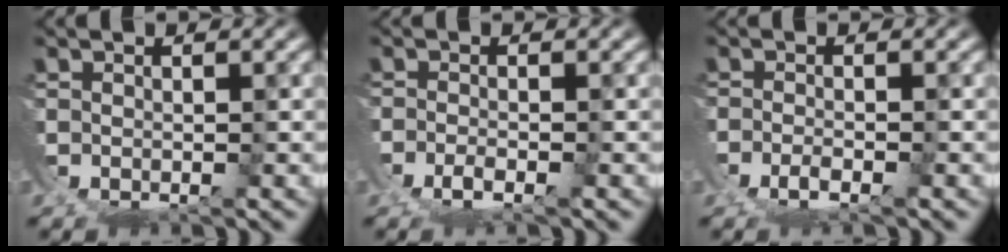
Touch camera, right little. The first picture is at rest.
{"total": 1.8, "force": [-1.5, 0.2, 1.0], "torque": [-0.013, -0.002, -0.035]}
{"total": 1.8, "force": [-1.6, 0.2, 0.9], "torque": [-0.011, -0.001, -0.036]}